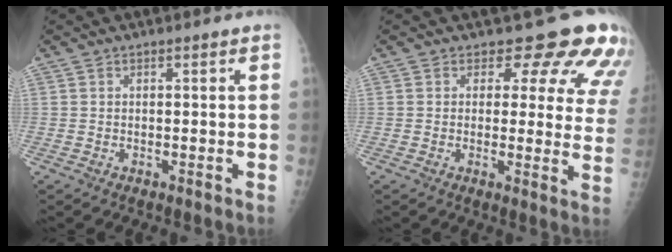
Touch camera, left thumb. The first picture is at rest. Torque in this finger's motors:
{"motor_torque": [0.26, 0.45, -0.12, -0.36, 0.08]}